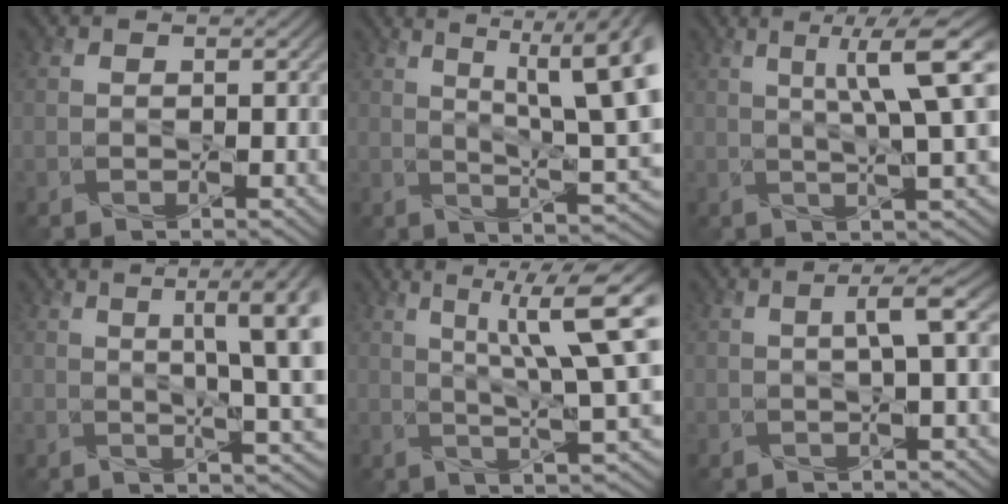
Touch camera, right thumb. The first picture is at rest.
{"total": 13.8, "force": [5.1, 4.2, 12.1], "torque": [-0.172, 0.024, 0.066]}
{"total": 7.6, "force": [2.3, 0.9, 7.2], "torque": [-0.114, 0.018, 0.035]}
{"total": 10.9, "force": [2.7, 2.9, 10.2], "torque": [-0.132, 0.021, 0.030]}
{"total": 10.3, "force": [3.4, 1.8, 9.6], "torque": [-0.158, 0.016, 0.054]}
{"total": 2.8, "force": [0.1, -0.1, 2.8], "torque": [-0.046, 0.014, -0.001]}